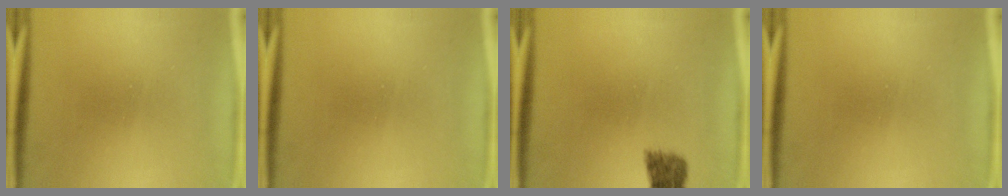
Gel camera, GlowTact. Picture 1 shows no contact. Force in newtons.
{"total": 0.0}
{"total": 2.3}
{"total": 0.0}